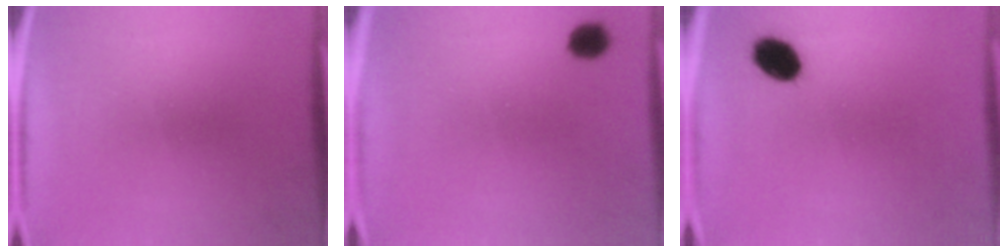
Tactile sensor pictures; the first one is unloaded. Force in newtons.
{"total": 4.0}
{"total": 6.2}